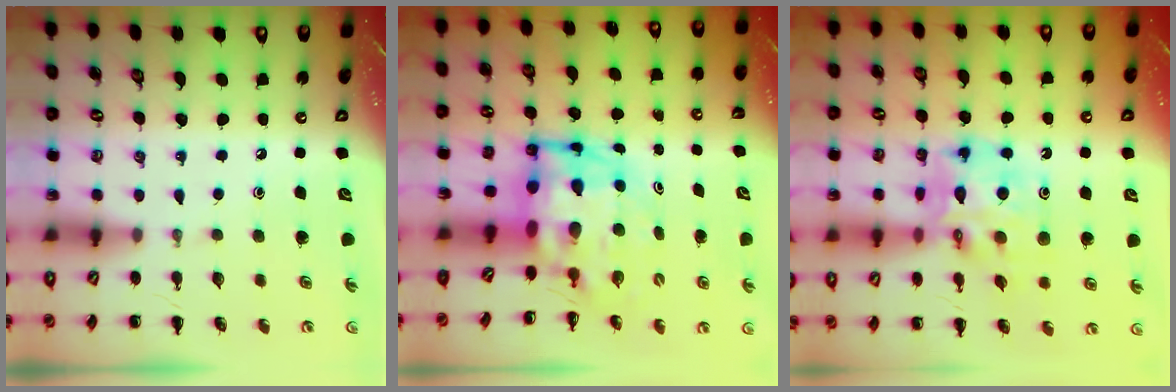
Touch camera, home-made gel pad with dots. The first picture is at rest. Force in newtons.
{"total": 7.4, "press": 7.1, "slide": 2.1}
{"total": 12.9, "press": 12.5, "slide": 3.6}